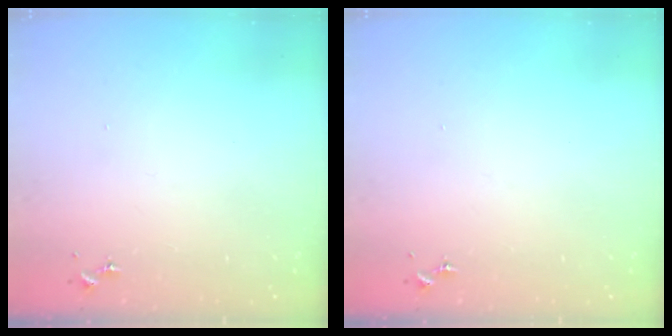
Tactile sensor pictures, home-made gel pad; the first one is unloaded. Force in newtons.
{"total": 0.0}